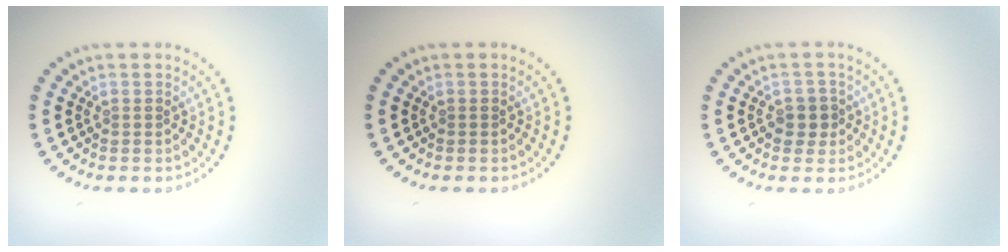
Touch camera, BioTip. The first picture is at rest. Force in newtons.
{"total": 0.0}
{"total": 1.5, "press": 1.4, "slide": 0.6}